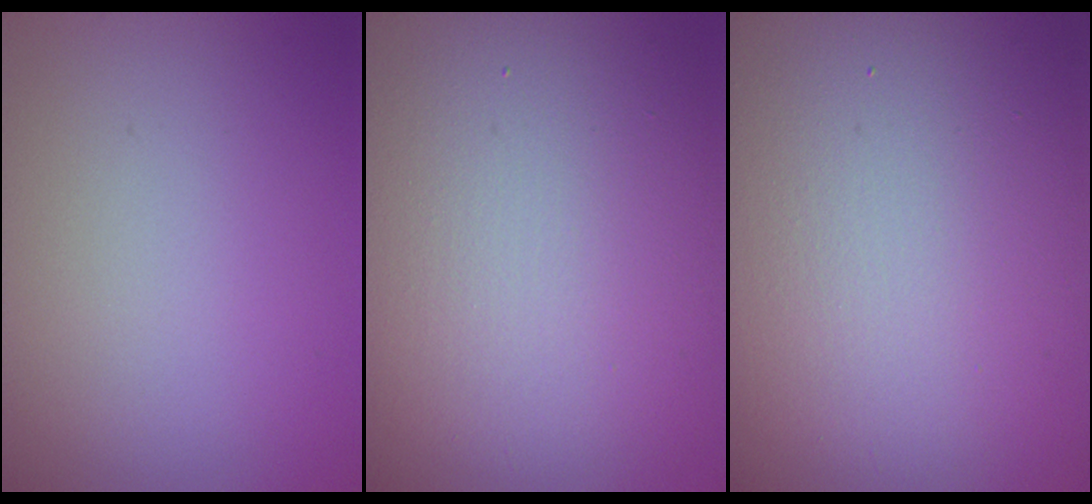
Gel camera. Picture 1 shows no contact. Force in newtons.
{"total": 16.5, "press": 16.5, "slide": 0.9}
{"total": 24.9, "press": 24.8, "slide": 1.4}